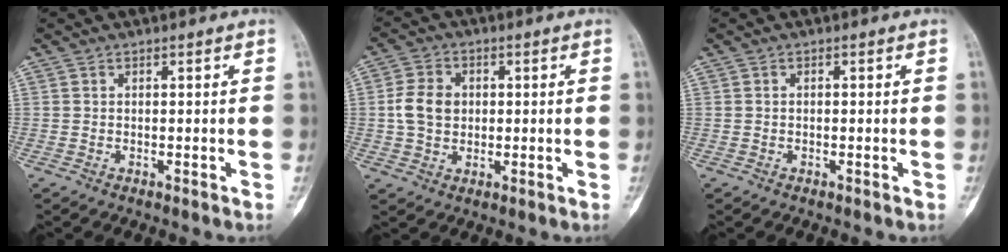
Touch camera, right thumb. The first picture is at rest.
{"total": 6.7, "force": [0.4, 5.3, 4.0], "torque": [-0.063, 0.005, 0.005]}
{"total": 0.0}